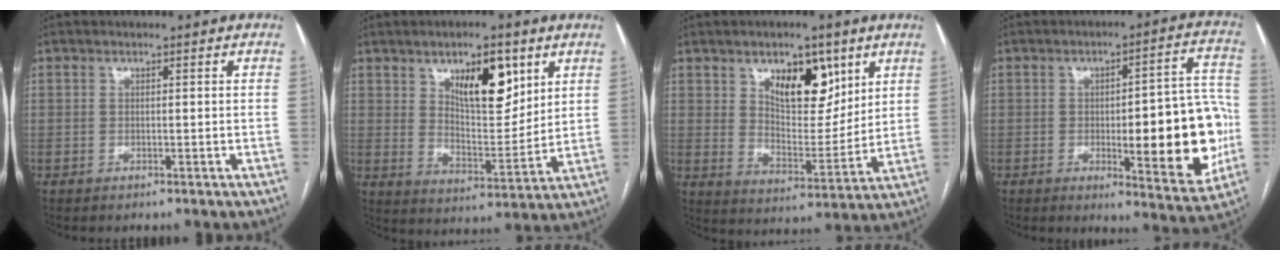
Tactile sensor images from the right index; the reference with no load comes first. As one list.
[{"total": 11.3, "force": [5.8, 4.3, 8.7], "torque": [-0.138, -0.002, 0.101]}, {"total": 11.1, "force": [5.9, 5.1, 7.9], "torque": [-0.122, -0.002, 0.104]}, {"total": 16.6, "force": [-2.6, 4.2, 15.9], "torque": [-0.181, 0.015, -0.022]}]